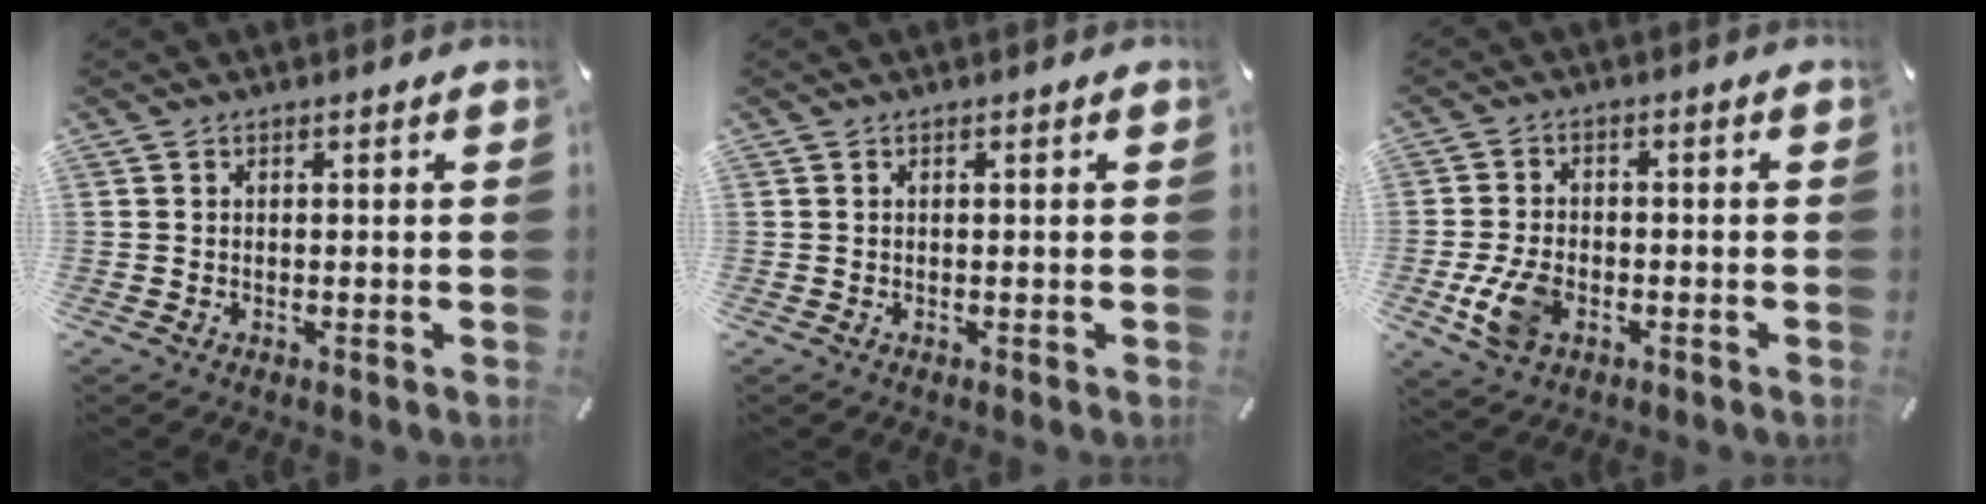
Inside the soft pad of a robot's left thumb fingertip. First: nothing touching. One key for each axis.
{"total": 0.0}
{"total": 8.6, "fx": -2.6, "fy": 5.7, "fz": 5.8, "tx": -0.127, "ty": 0.001, "tz": -0.048}